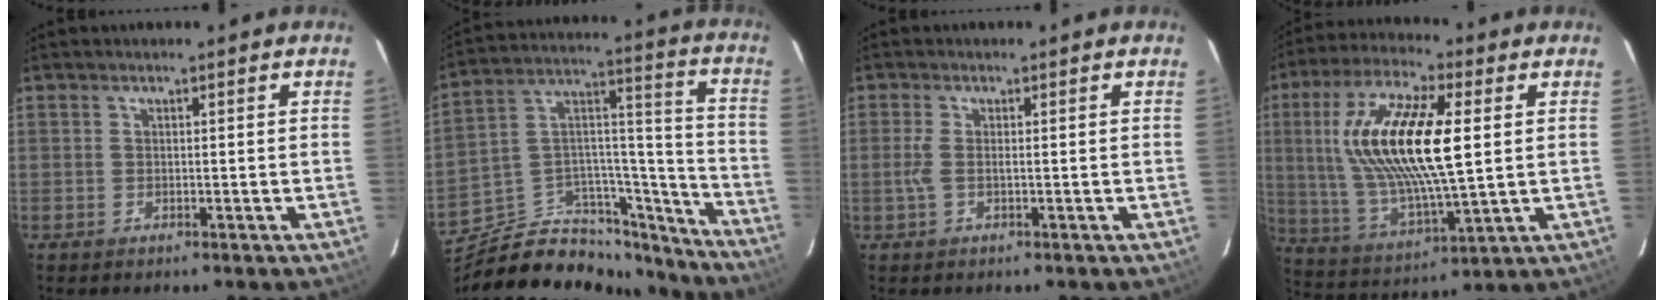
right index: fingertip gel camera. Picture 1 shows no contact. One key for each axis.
{"total": 21.9, "fx": -17.3, "fy": 10.9, "fz": 7.8, "tx": -0.139, "ty": 0.091, "tz": -0.253}
{"total": 2.3, "fx": -0.3, "fy": 0.0, "fz": 2.3, "tx": -0.049, "ty": -0.001, "tz": -0.007}
{"total": 20.5, "fx": 3.8, "fy": 6.1, "fz": 19.2, "tx": -0.377, "ty": 0.007, "tz": 0.078}